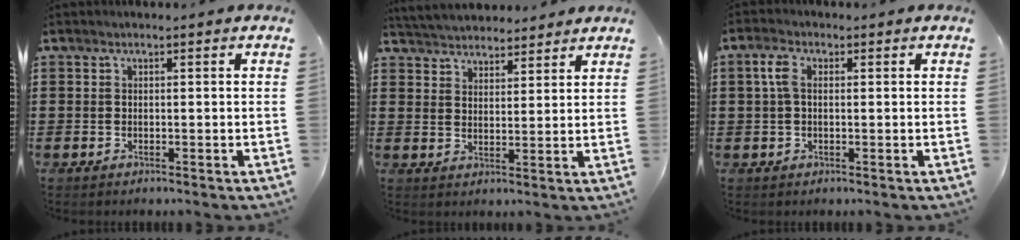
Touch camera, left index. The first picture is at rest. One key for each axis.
{"total": 4.1, "fx": 4.0, "fy": 0.6, "fz": 0.1, "tx": -0.018, "ty": -0.013, "tz": 0.074}
{"total": 3.5, "fx": 0.7, "fy": 1.9, "fz": 2.9, "tx": -0.071, "ty": 0.007, "tz": 0.008}